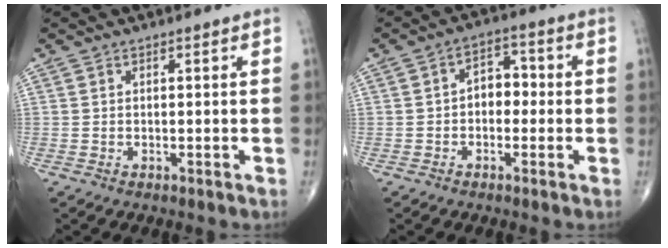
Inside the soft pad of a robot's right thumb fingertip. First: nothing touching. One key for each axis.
{"total": 4.6, "fx": -0.4, "fy": 3.3, "fz": 3.2, "tx": -0.028, "ty": 0.019, "tz": -0.017}